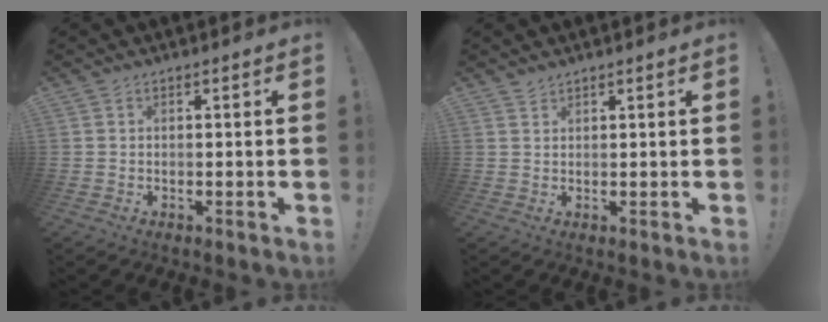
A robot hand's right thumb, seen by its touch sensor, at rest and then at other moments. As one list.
[{"total": 1.2, "force": [1.2, 0.3, 0.2], "torque": [-0.003, -0.005, 0.023]}]